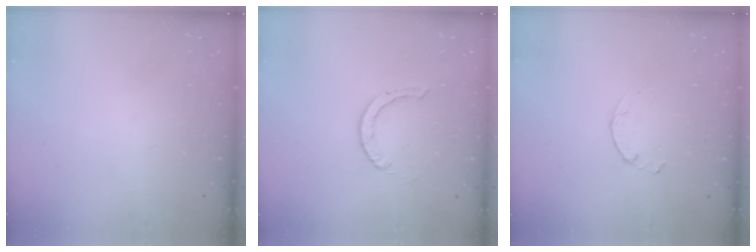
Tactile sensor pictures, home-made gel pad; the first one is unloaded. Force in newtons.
{"total": 0.9, "press": 0.9, "slide": 0.1}
{"total": 0.8, "press": 0.7, "slide": 0.2}